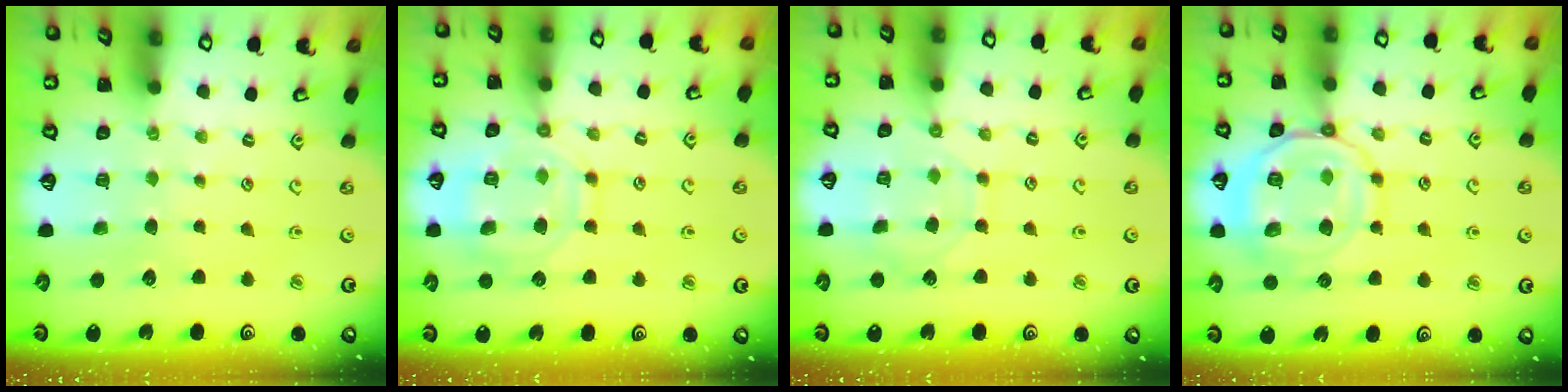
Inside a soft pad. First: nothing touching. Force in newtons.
{"total": 11.5, "press": 11.5, "slide": 1.1}
{"total": 8.4, "press": 8.3, "slide": 1.0}
{"total": 14.8, "press": 14.8, "slide": 1.2}